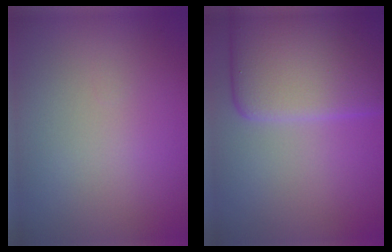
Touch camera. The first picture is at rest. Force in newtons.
{"total": 10.8, "press": 10.8, "slide": 0.3}